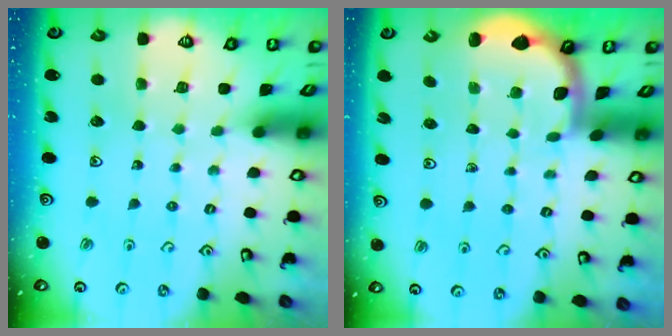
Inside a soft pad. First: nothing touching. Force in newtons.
{"total": 1.8, "press": 1.7, "slide": 0.0}